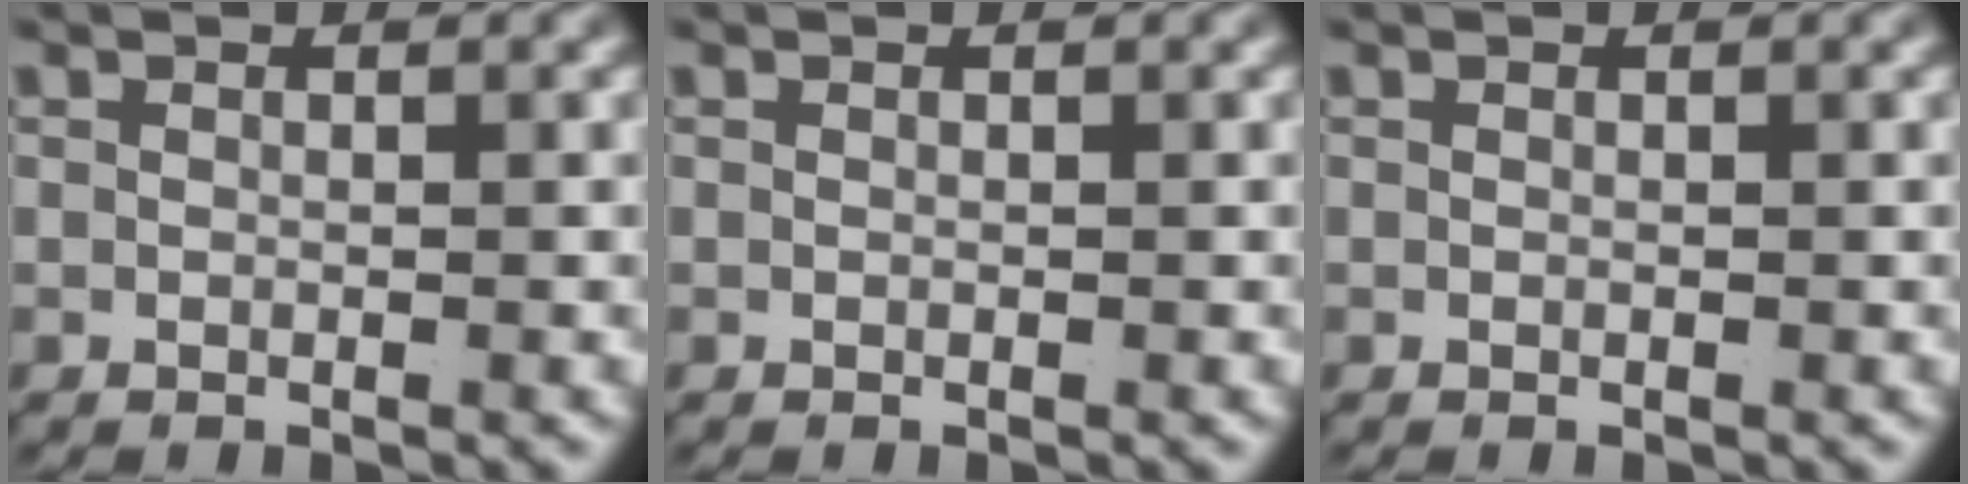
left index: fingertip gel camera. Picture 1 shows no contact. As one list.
[{"total": 0.0}, {"total": 0.0}]